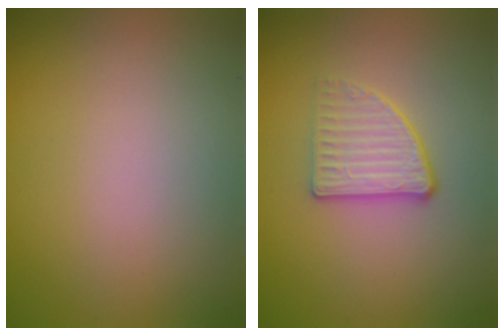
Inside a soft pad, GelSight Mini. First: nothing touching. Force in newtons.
{"total": 2.8, "press": 2.5, "slide": 1.2}